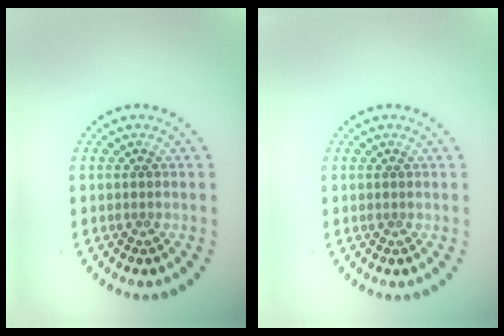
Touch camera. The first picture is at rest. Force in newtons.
{"total": 0.0}